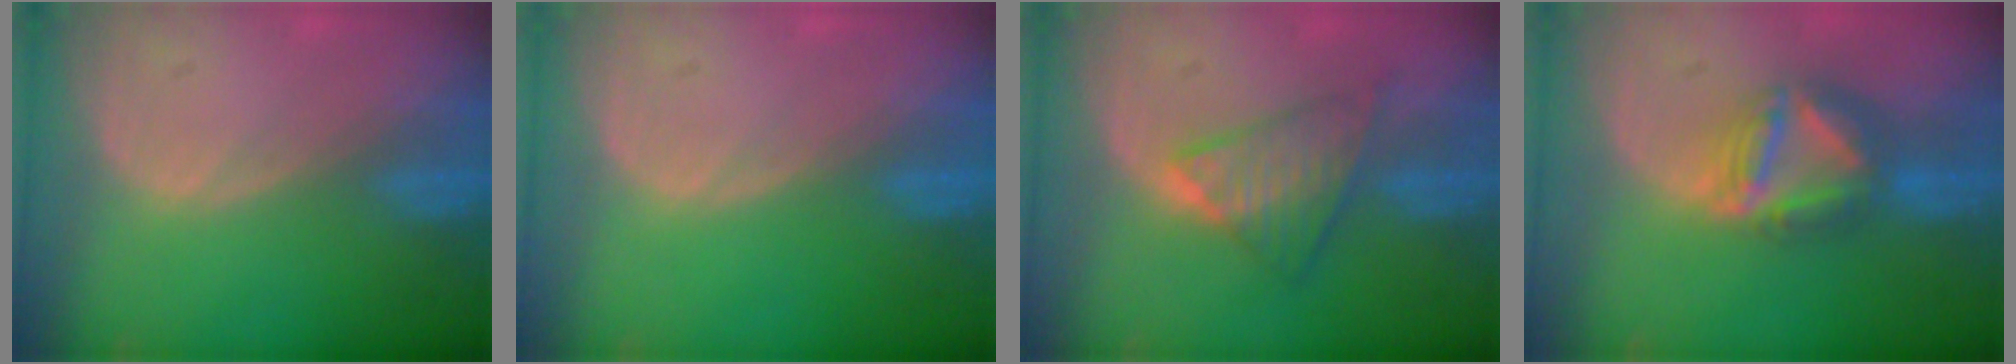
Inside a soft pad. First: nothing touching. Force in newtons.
{"total": 0.0}
{"total": 6.1, "press": 6.0, "slide": 1.2}
{"total": 7.9, "press": 6.8, "slide": 4.0}